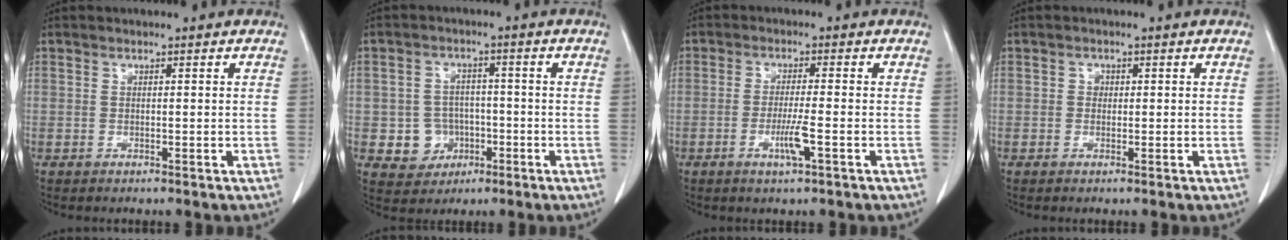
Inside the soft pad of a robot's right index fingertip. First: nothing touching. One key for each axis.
{"total": 5.7, "fx": -1.5, "fy": 5.4, "fz": 1.2, "tx": -0.017, "ty": 0.010, "tz": -0.015}
{"total": 4.1, "fx": -1.5, "fy": -0.1, "fz": 3.9, "tx": -0.073, "ty": -0.006, "tz": -0.027}
{"total": 0.9, "fx": 0.0, "fy": 0.8, "fz": 0.4, "tx": -0.004, "ty": 0.003, "tz": -0.003}